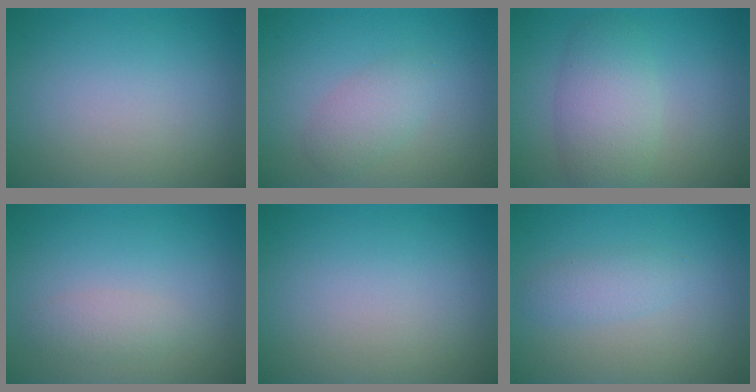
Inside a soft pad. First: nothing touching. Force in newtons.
{"total": 2.2, "press": 2.2, "slide": 0.0}
{"total": 4.4, "press": 4.4, "slide": 0.1}
{"total": 1.5, "press": 1.5, "slide": 0.1}
{"total": 0.0}
{"total": 1.7, "press": 1.7, "slide": 0.0}